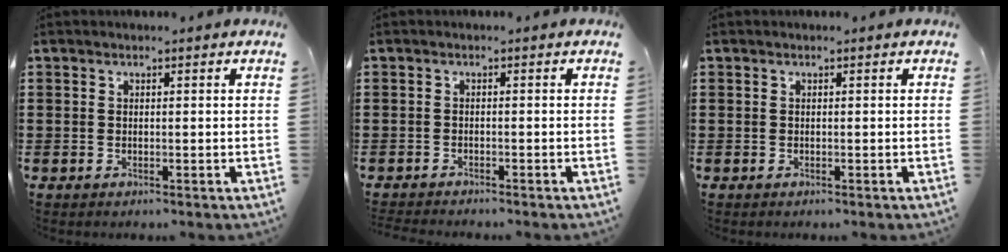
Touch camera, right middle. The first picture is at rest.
{"total": 0.9, "force": [-0.9, 0.0, 0.0], "torque": [-0.001, 0.001, -0.020]}
{"total": 0.0}